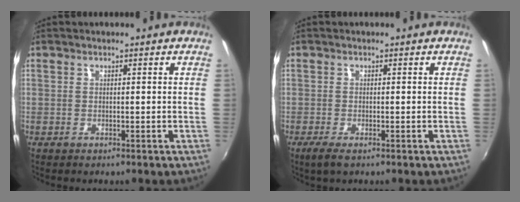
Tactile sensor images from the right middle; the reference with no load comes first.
{"total": 2.3, "force": [-1.5, 0.6, 1.7], "torque": [-0.037, -0.008, -0.029]}